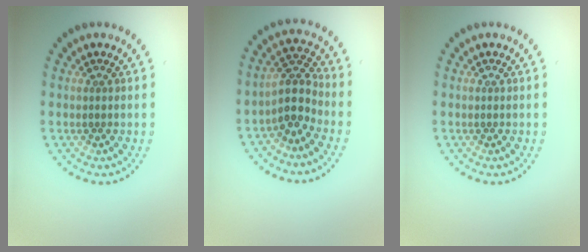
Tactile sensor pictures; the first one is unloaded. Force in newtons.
{"total": 3.0, "press": 2.2, "slide": 2.0}
{"total": 0.0}